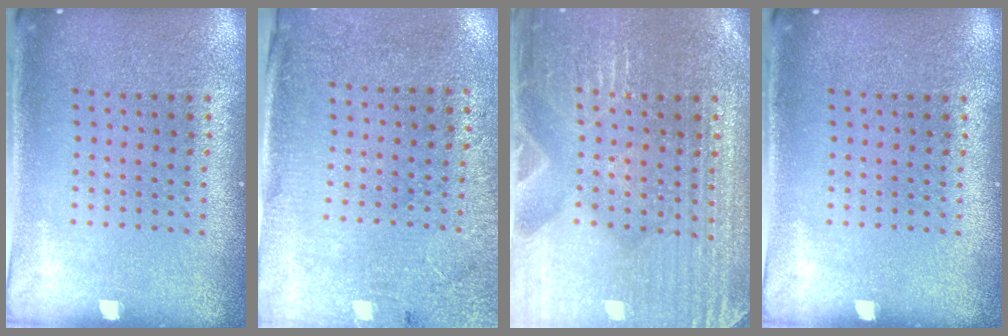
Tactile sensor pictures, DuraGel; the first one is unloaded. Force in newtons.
{"total": 2.6, "press": 2.2, "slide": 1.4}
{"total": 4.0, "press": 3.8, "slide": 1.0}
{"total": 0.0}